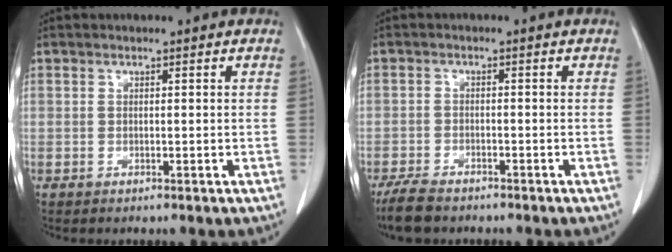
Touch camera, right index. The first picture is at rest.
{"total": 5.0, "force": [-4.2, 1.7, 2.1], "torque": [-0.039, -0.007, -0.071]}